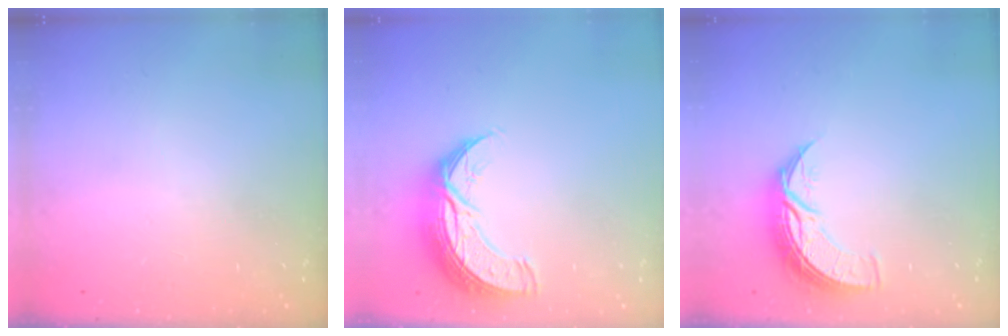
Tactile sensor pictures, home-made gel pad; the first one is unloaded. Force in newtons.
{"total": 10.6, "press": 10.6, "slide": 0.8}
{"total": 8.2, "press": 8.2, "slide": 0.0}